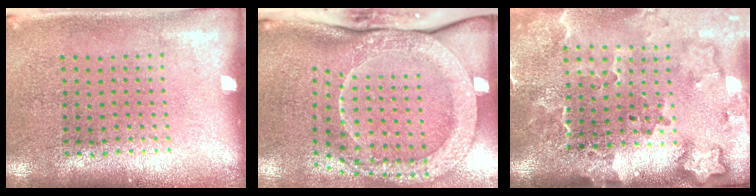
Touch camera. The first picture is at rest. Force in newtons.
{"total": 3.0, "press": 2.2, "slide": 2.0}
{"total": 3.2, "press": 2.3, "slide": 2.1}